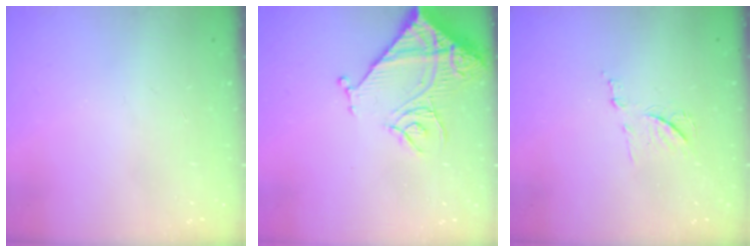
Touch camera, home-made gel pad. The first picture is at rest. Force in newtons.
{"total": 14.9, "press": 14.8, "slide": 1.6}
{"total": 7.6, "press": 7.6, "slide": 0.6}